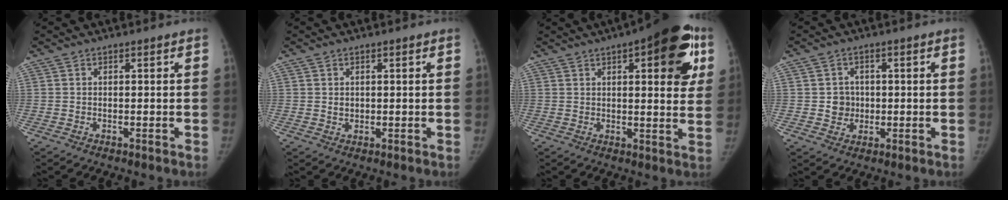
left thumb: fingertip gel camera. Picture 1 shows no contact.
{"total": 1.3, "force": [0.4, 1.1, 0.5], "torque": [-0.001, -0.003, 0.010]}
{"total": 18.3, "force": [7.3, 6.6, 15.4], "torque": [-0.162, -0.008, 0.087]}
{"total": 3.8, "force": [0.0, 3.7, 1.0], "torque": [0.009, 0.005, 0.002]}